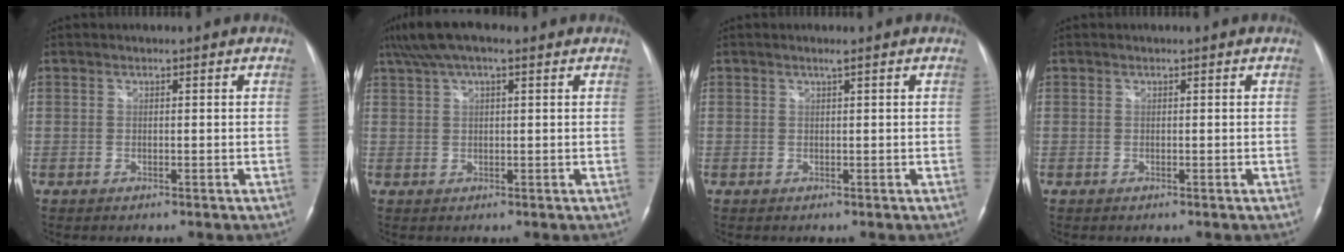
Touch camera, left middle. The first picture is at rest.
{"total": 7.8, "force": [5.4, 2.0, 5.3], "torque": [-0.106, 0.039, 0.093]}
{"total": 0.6, "force": [0.4, -0.2, 0.4], "torque": [-0.014, -0.002, 0.010]}
{"total": 0.0}